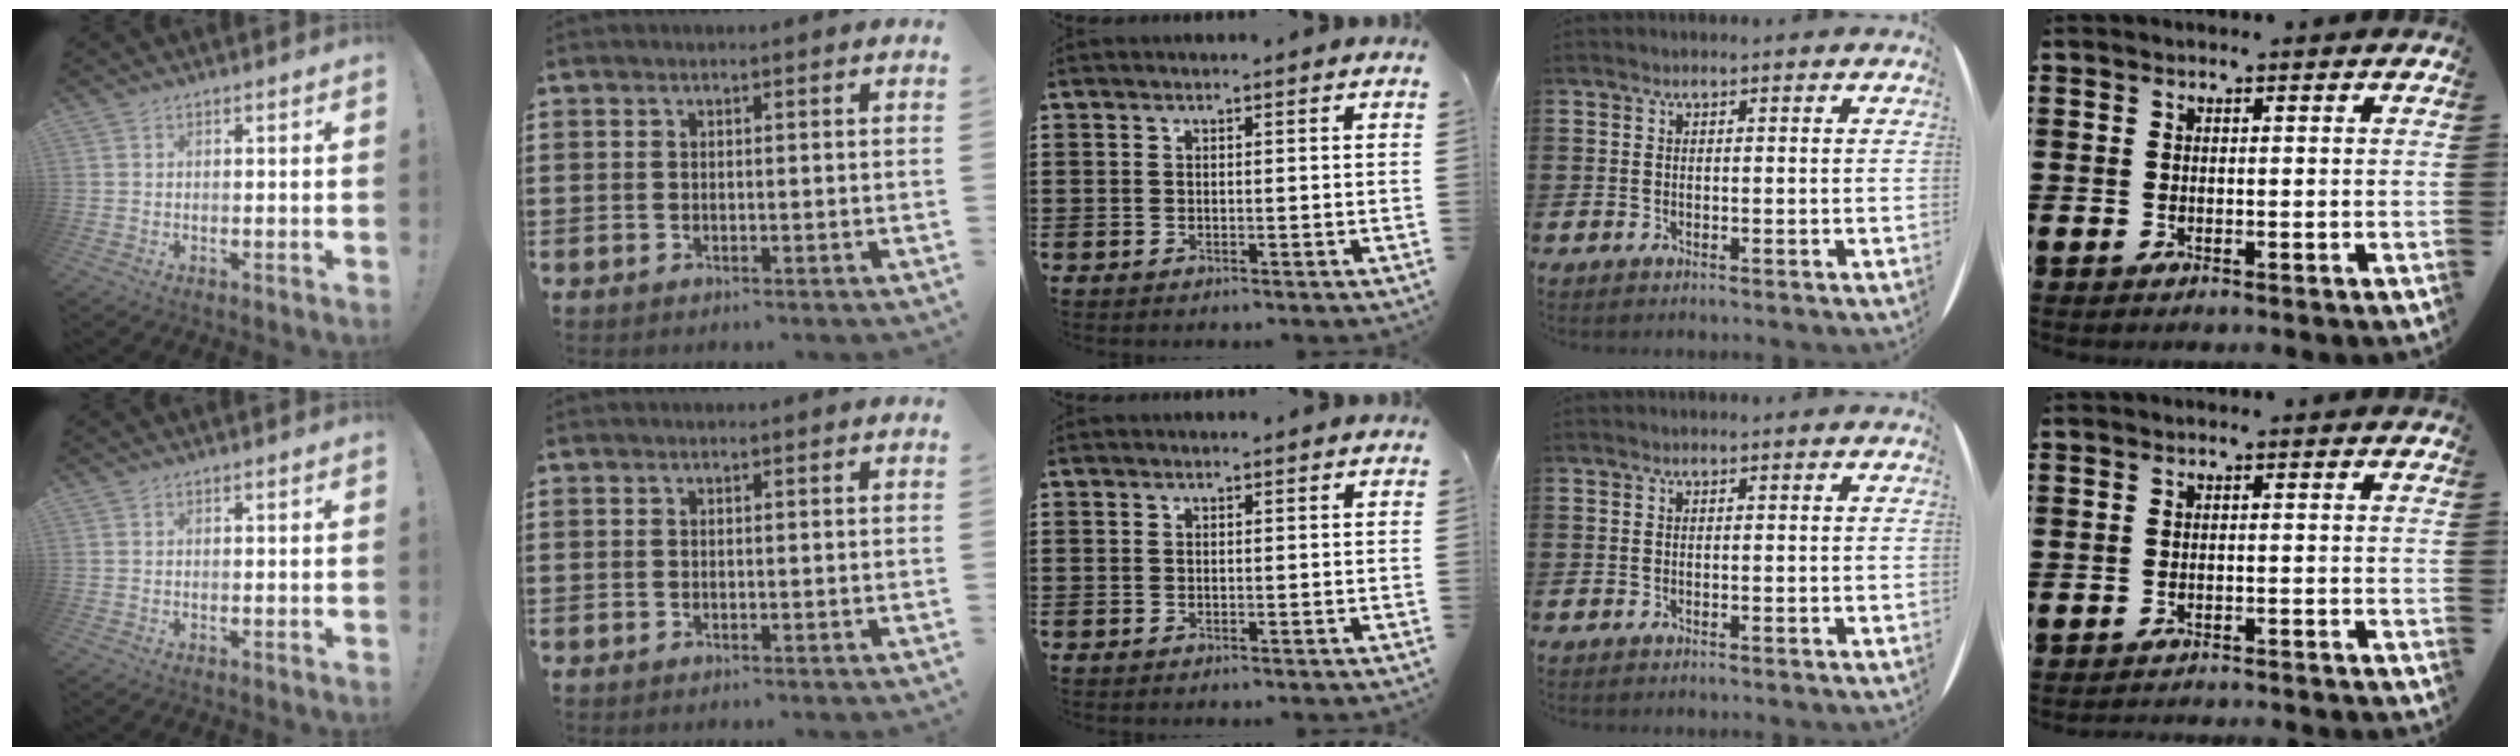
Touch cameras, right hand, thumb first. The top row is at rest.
{"little": {"total": 0.9, "force": [-0.9, -0.1, -0.1], "torque": [-0.002, 0.005, -0.019]}}